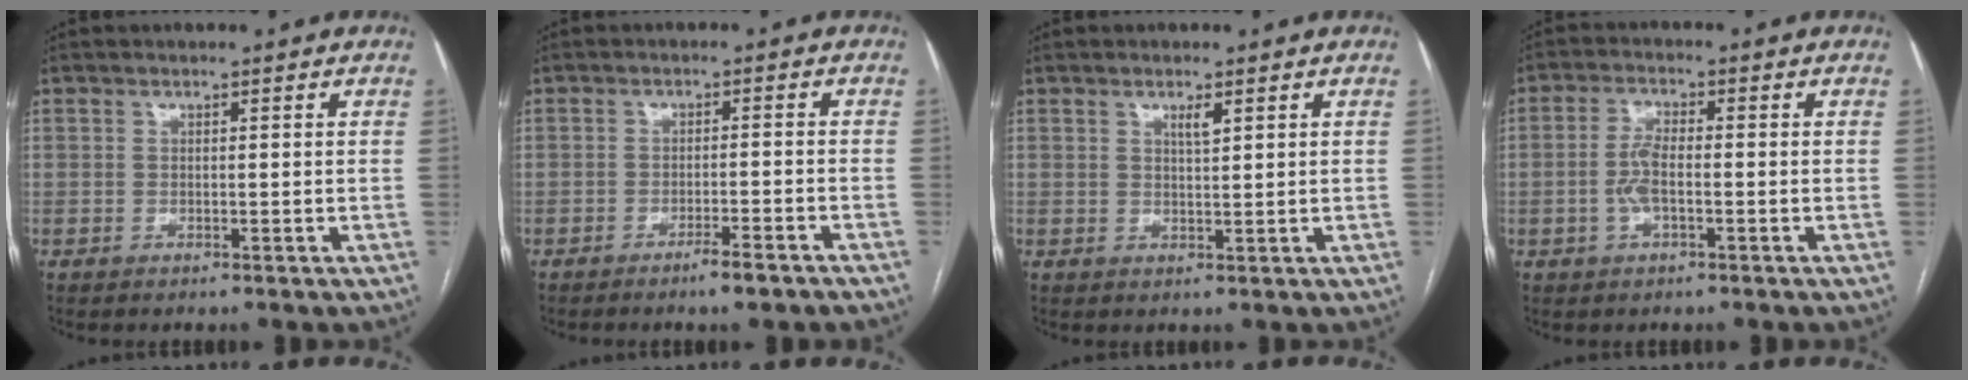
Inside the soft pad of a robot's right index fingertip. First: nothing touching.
{"total": 3.9, "force": [-2.9, 0.2, 2.6], "torque": [-0.038, -0.003, -0.042]}
{"total": 1.8, "force": [1.0, 0.3, 1.4], "torque": [-0.025, -0.003, 0.018]}
{"total": 4.2, "force": [-0.9, 1.3, 3.8], "torque": [-0.087, 0.006, -0.018]}